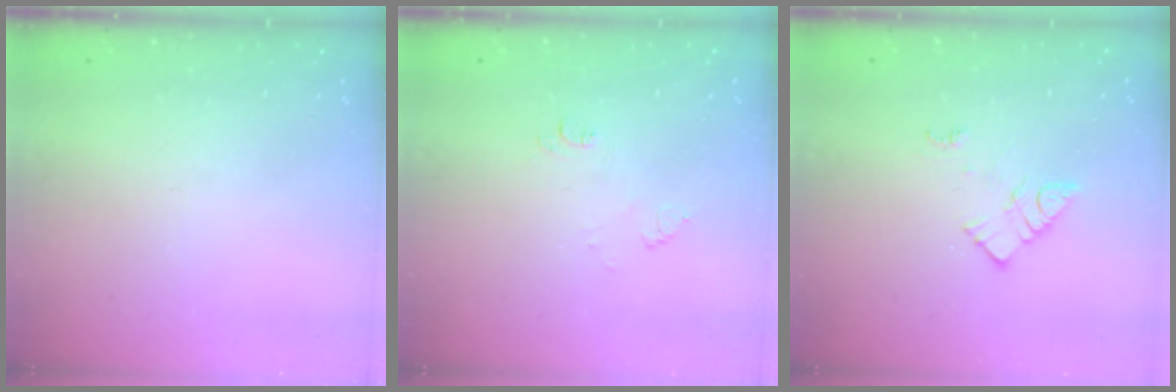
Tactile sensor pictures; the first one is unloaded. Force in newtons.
{"total": 5.1, "press": 5.0, "slide": 0.6}
{"total": 8.3, "press": 8.2, "slide": 0.5}